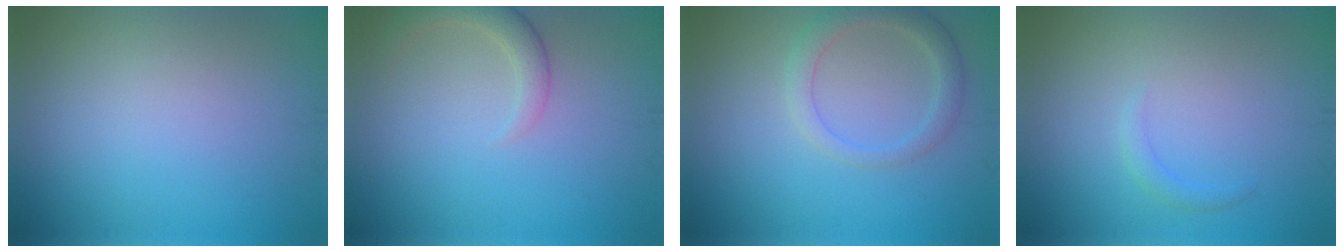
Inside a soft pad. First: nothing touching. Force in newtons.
{"total": 2.6, "press": 2.5, "slide": 0.4}
{"total": 2.6, "press": 2.6, "slide": 0.3}
{"total": 1.0, "press": 1.0, "slide": 0.1}